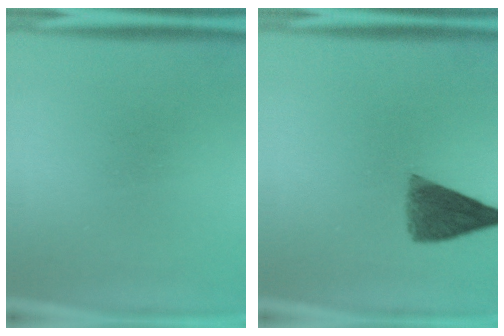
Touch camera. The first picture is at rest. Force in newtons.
{"total": 7.6}